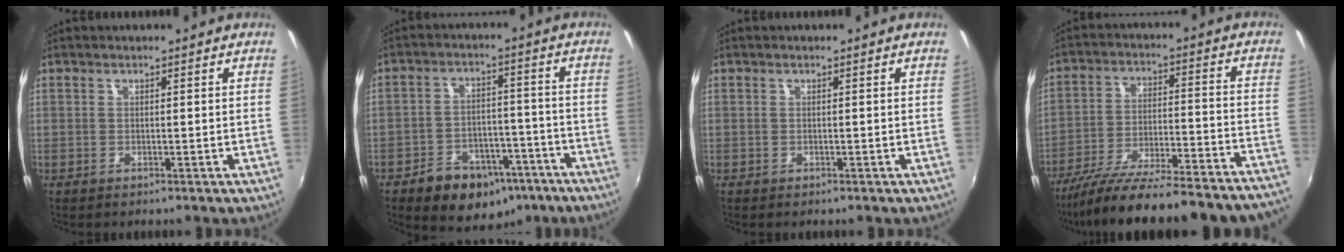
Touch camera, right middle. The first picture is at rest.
{"total": 15.4, "force": [-9.8, 9.4, 7.2], "torque": [-0.143, 0.017, -0.122]}
{"total": 0.0}
{"total": 28.6, "force": [-25.7, 1.8, 12.5], "torque": [-0.207, -0.073, -0.370]}